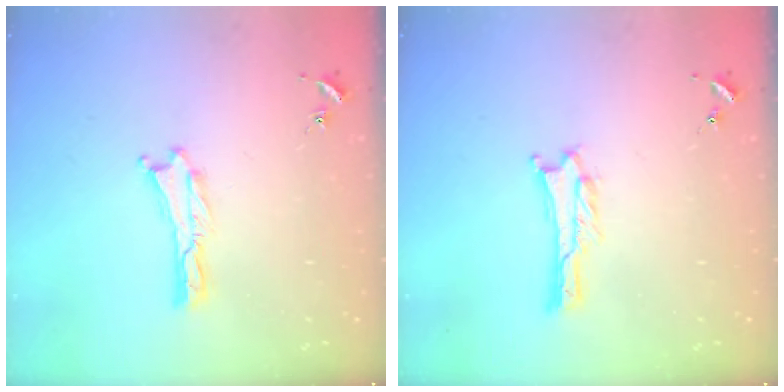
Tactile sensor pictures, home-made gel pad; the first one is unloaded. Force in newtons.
{"total": 1.0, "press": 1.0, "slide": 0.1}